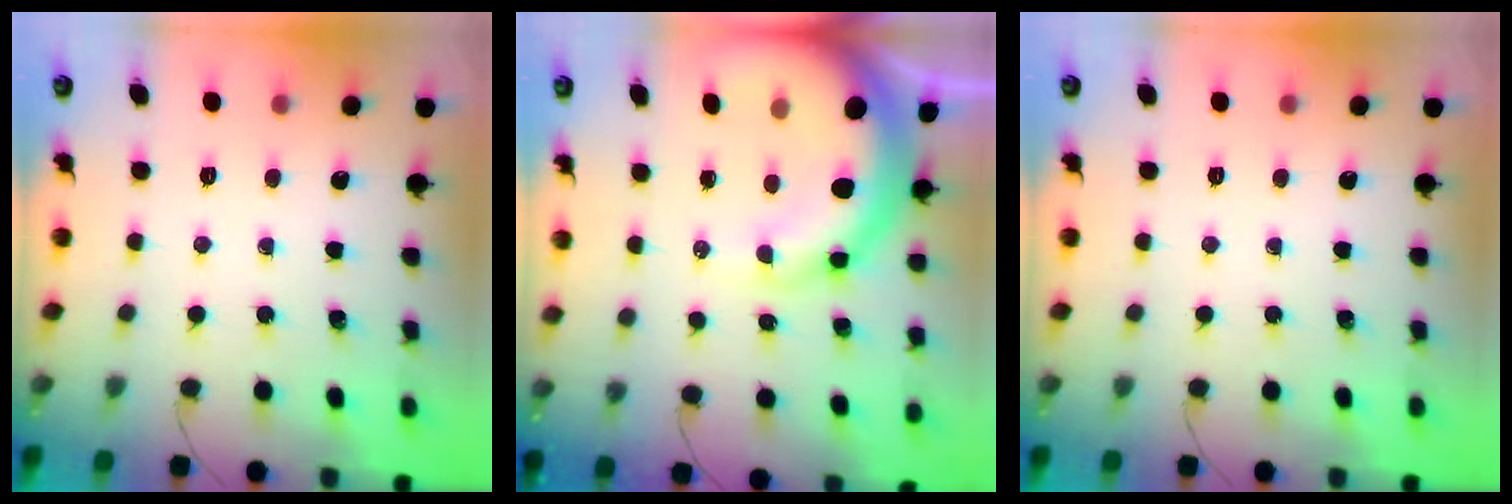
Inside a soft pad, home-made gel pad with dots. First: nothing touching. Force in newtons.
{"total": 15.4, "press": 15.0, "slide": 3.3}
{"total": 0.0}